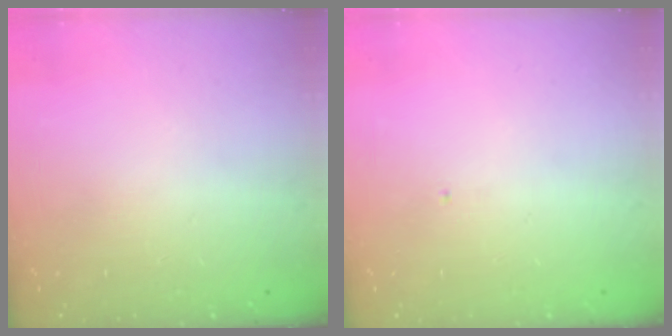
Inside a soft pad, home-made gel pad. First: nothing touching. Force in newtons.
{"total": 0.0}